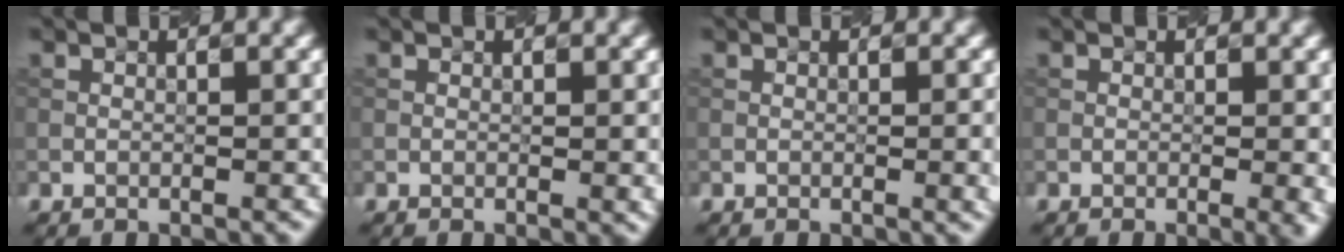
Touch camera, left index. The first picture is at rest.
{"total": 0.8, "force": [-0.1, 0.2, 0.7], "torque": [-0.011, 0.005, 0.001]}
{"total": 2.6, "force": [-0.3, 1.1, 2.4], "torque": [-0.009, 0.021, -0.004]}
{"total": 3.0, "force": [-0.6, 1.0, 2.7], "torque": [-0.022, 0.010, 0.001]}